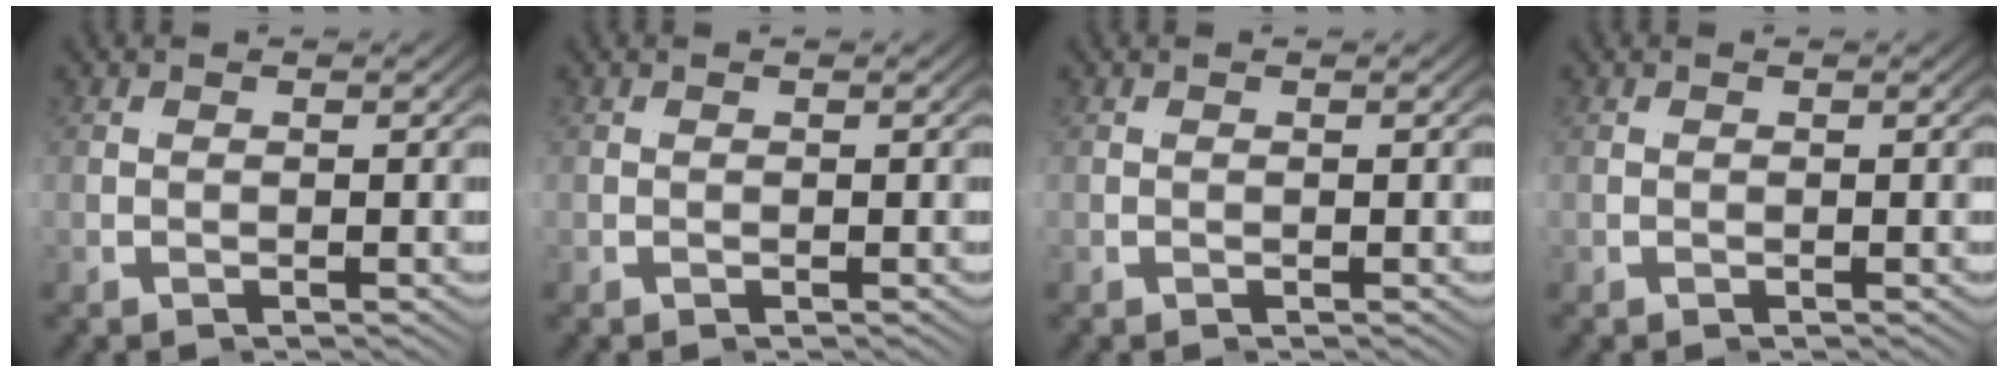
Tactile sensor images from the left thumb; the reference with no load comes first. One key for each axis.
{"total": 0.0}
{"total": 0.0}
{"total": 0.0}